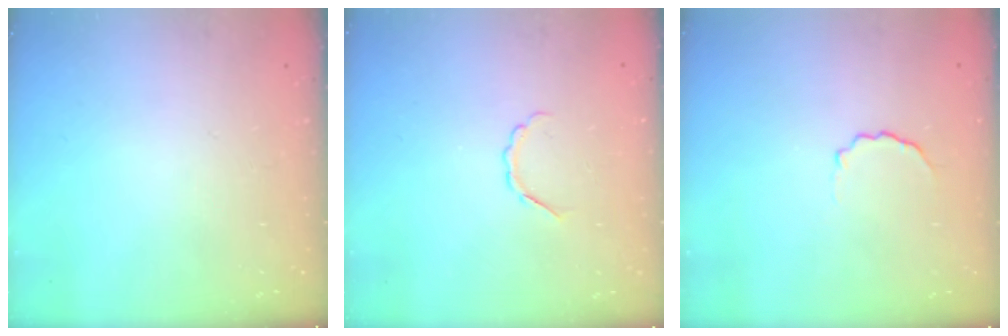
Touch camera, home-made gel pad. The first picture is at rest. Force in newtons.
{"total": 3.5, "press": 3.4, "slide": 0.7}
{"total": 3.2, "press": 3.2, "slide": 0.7}